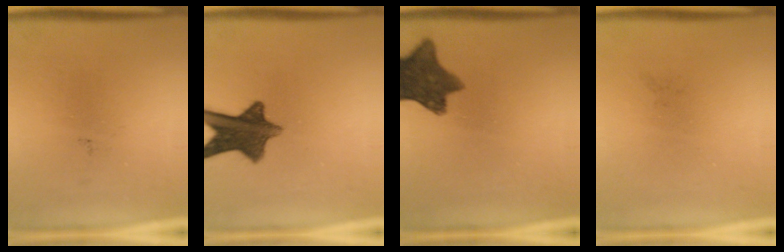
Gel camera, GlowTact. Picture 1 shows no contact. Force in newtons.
{"total": 10.9}
{"total": 10.8}
{"total": 0.0}